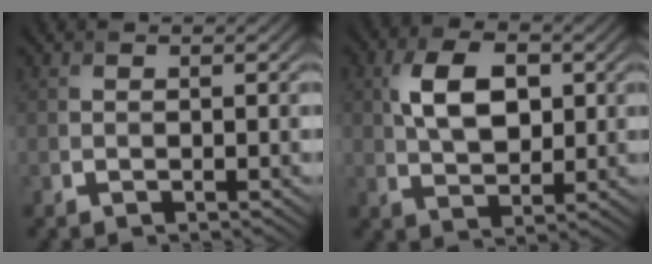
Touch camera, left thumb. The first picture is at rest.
{"total": 7.2, "force": [1.5, 4.4, 5.5], "torque": [-0.106, 0.006, 0.023]}